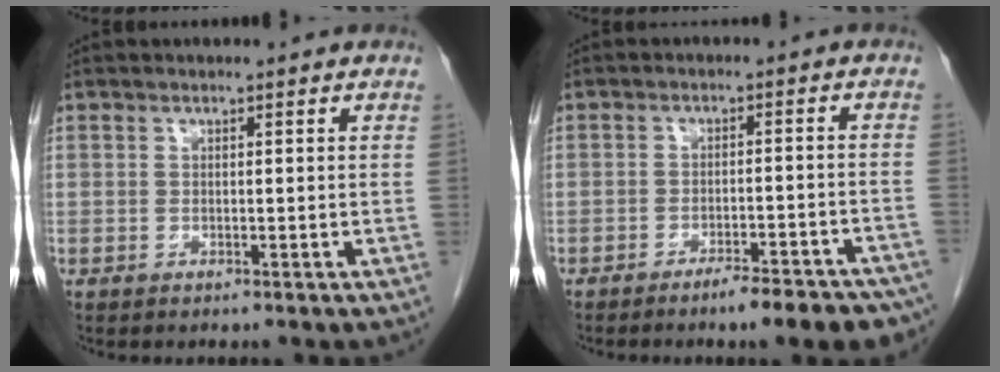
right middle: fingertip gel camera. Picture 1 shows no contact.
{"total": 9.9, "force": [-8.0, 1.6, 5.6], "torque": [-0.049, 0.016, -0.108]}